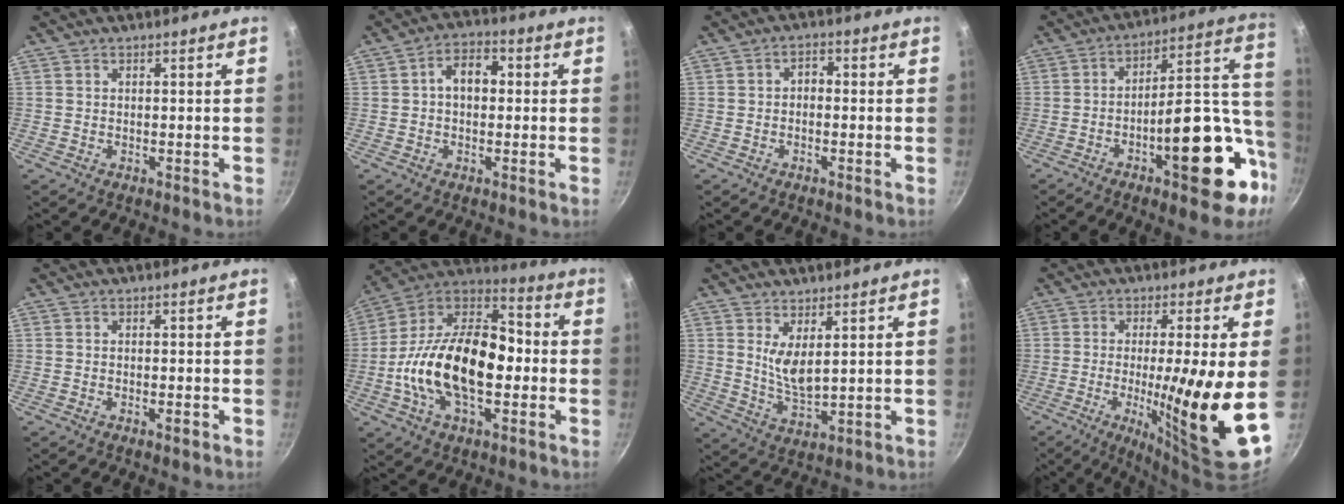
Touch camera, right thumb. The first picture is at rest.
{"total": 6.4, "force": [0.6, 4.3, 4.6], "torque": [-0.046, 0.018, 0.000]}
{"total": 2.2, "force": [-0.5, 1.5, 1.5], "torque": [-0.019, 0.013, -0.012]}
{"total": 22.5, "force": [-6.5, 9.7, 19.2], "torque": [-0.221, 0.044, -0.085]}
{"total": 1.2, "force": [-0.5, 0.4, 0.9], "torque": [-0.017, 0.002, -0.009]}
{"total": 24.3, "force": [-3.3, 14.0, 19.6], "torque": [-0.330, 0.048, -0.077]}
{"total": 5.9, "force": [2.5, 2.1, 5.0], "torque": [-0.083, -0.037, 0.053]}
{"total": 16.7, "force": [-1.9, 2.0, 16.5], "torque": [-0.261, -0.012, -0.022]}